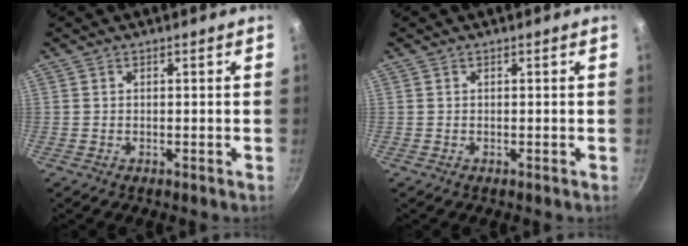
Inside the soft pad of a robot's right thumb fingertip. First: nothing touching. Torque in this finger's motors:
{"motor_torque": [0.00, 0.00, 0.00, 0.00, 0.00]}